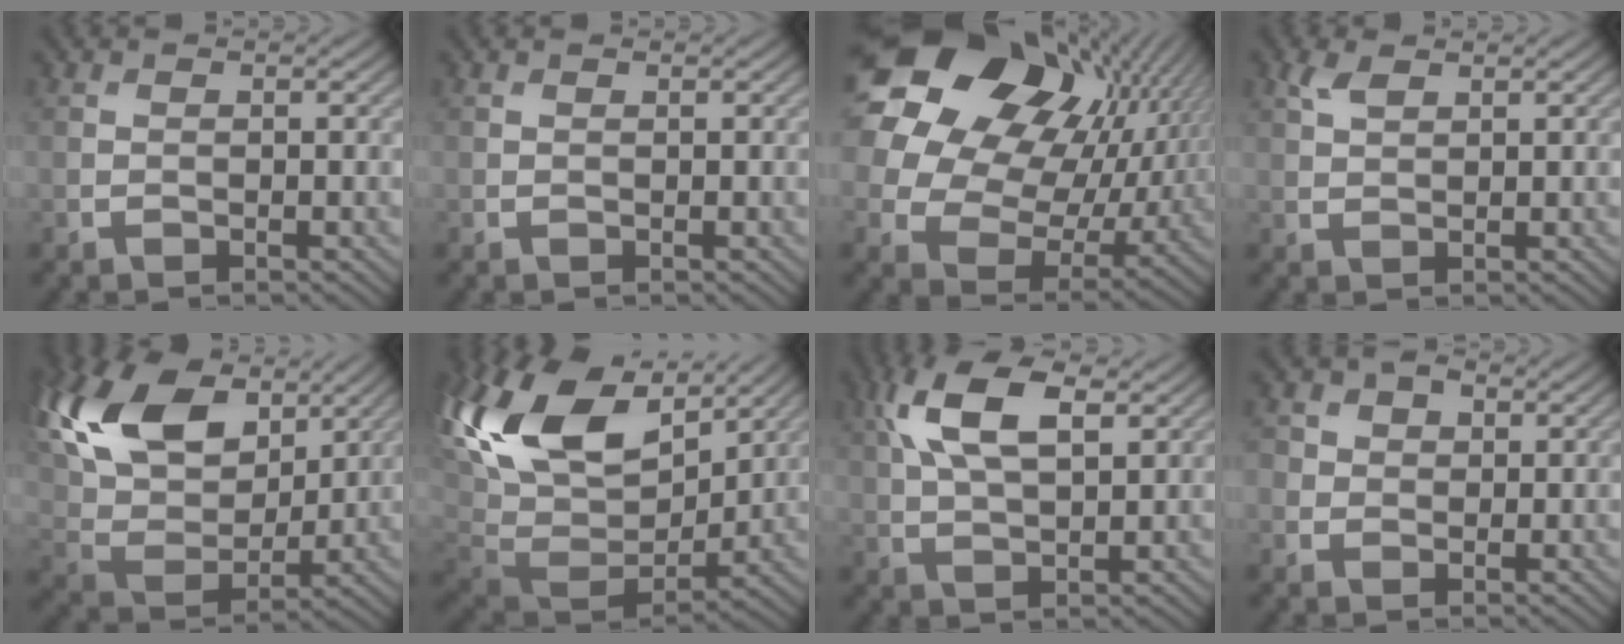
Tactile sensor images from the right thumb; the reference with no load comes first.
{"total": 0.0}
{"total": 24.2, "force": [9.5, 17.8, 13.4], "torque": [-0.331, 0.038, 0.174]}
{"total": 2.1, "force": [1.3, 1.0, 1.3], "torque": [-0.033, 0.003, 0.028]}
{"total": 16.8, "force": [8.1, 9.9, 10.9], "torque": [-0.258, 0.031, 0.149]}
{"total": 20.4, "force": [8.1, 12.7, 13.7], "torque": [-0.300, 0.028, 0.162]}
{"total": 9.7, "force": [3.8, 4.4, 7.8], "torque": [-0.177, 0.016, 0.073]}
{"total": 3.7, "force": [1.1, 3.1, 1.5], "torque": [-0.036, 0.004, 0.002]}